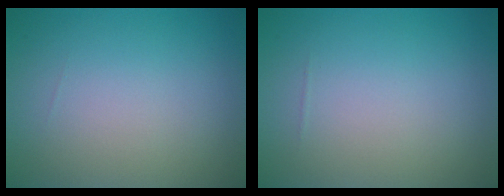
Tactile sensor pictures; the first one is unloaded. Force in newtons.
{"total": 0.0}